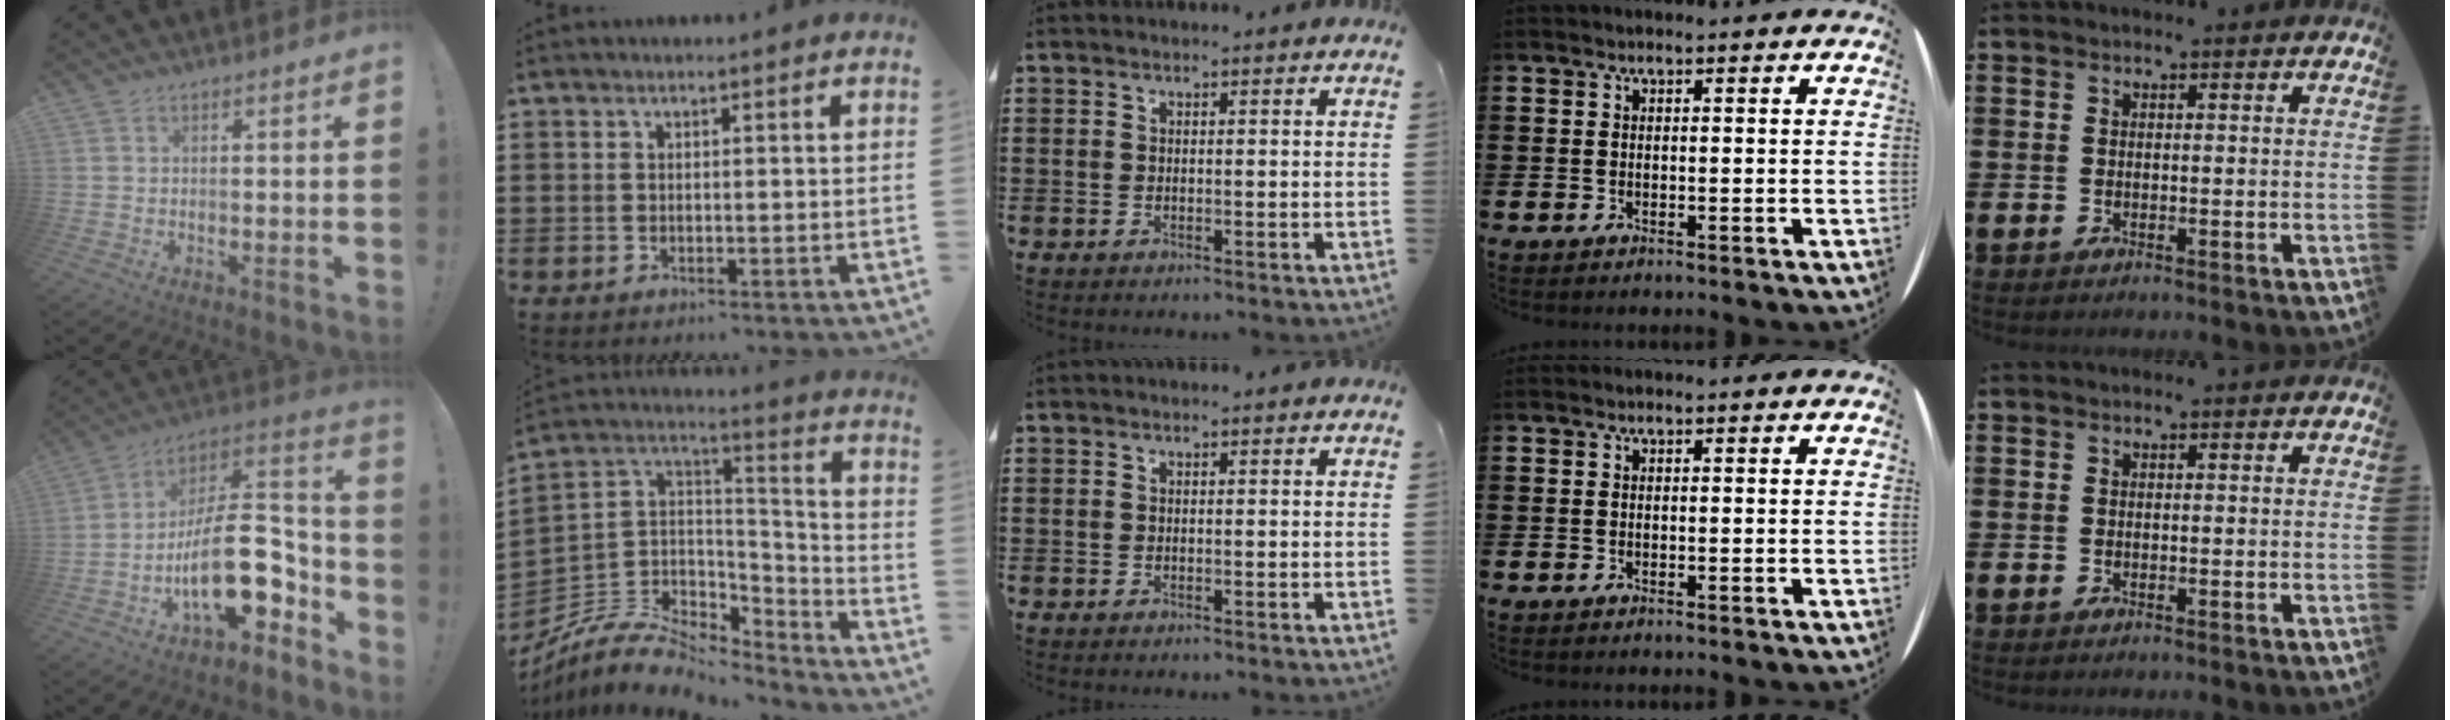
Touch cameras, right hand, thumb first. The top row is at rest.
{"thumb": {"total": 22.9, "force": [-5.7, 12.1, 18.6], "torque": [-0.303, 0.020, -0.083]}, "index": {"total": 7.9, "force": [-5.7, 4.5, 3.2], "torque": [-0.078, 0.003, -0.107]}}